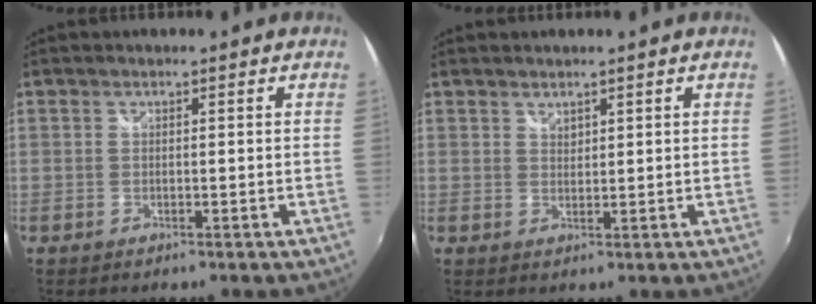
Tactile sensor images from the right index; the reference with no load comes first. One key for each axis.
{"total": 0.8, "fx": 0.8, "fy": 0.2, "fz": 0.1, "tx": -0.002, "ty": 0.000, "tz": 0.015}